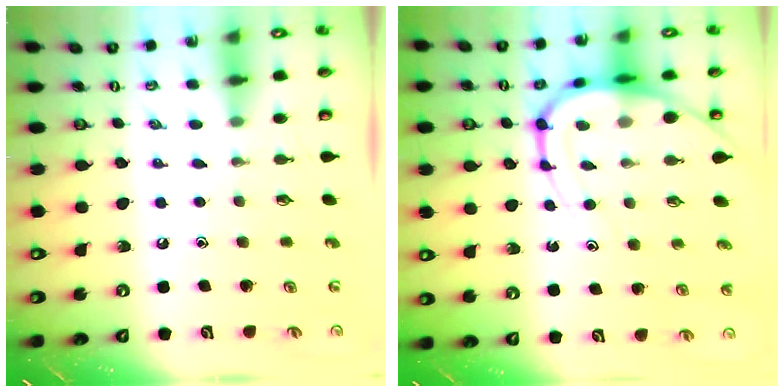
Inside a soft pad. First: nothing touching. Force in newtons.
{"total": 11.8, "press": 11.7, "slide": 1.4}